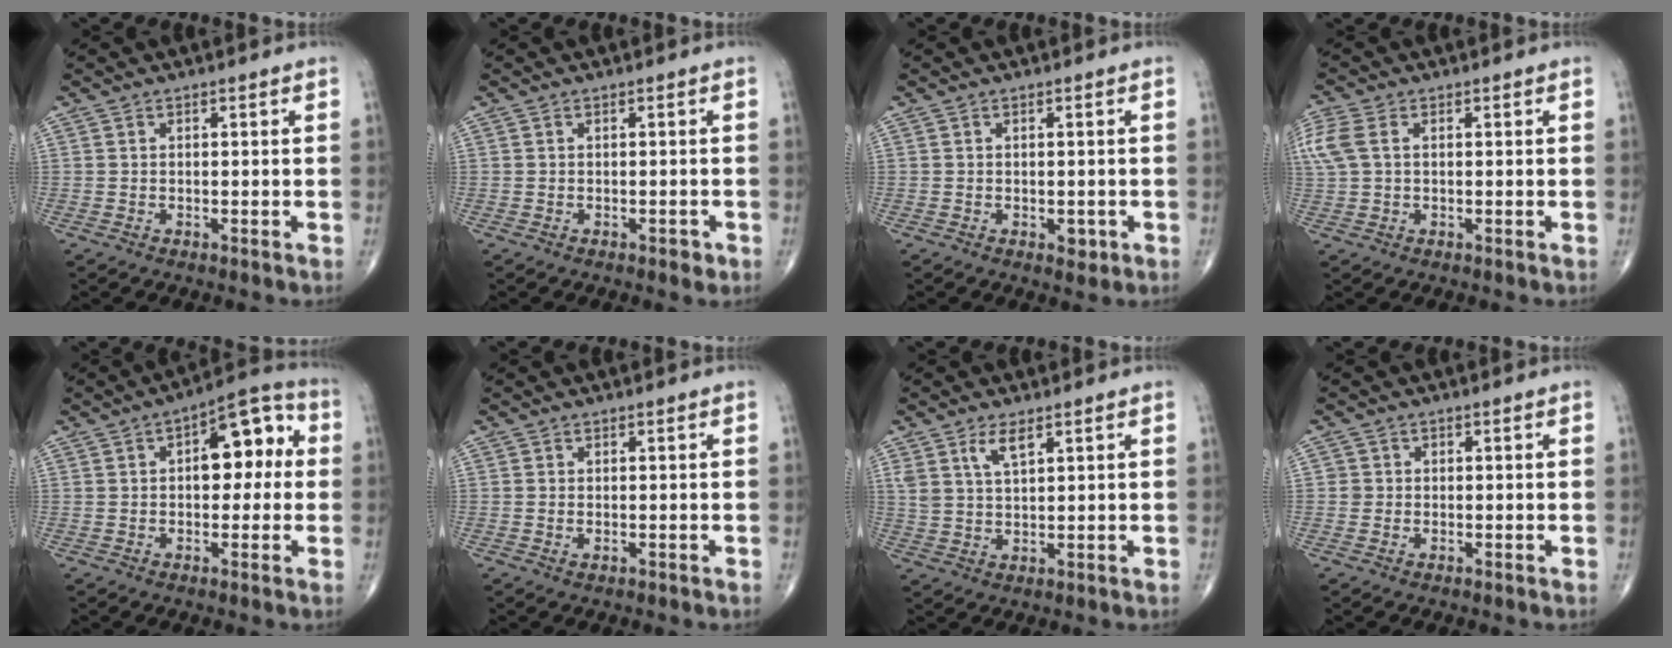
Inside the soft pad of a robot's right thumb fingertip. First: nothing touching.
{"total": 2.1, "force": [-0.9, 1.1, 1.6], "torque": [-0.007, 0.001, -0.009]}
{"total": 1.7, "force": [-0.5, 1.1, 1.2], "torque": [-0.003, 0.001, -0.004]}
{"total": 6.6, "force": [1.3, 4.2, 4.9], "torque": [-0.149, 0.021, 0.030]}
{"total": 11.8, "force": [1.7, 6.0, 9.9], "torque": [-0.100, 0.030, 0.014]}
{"total": 0.7, "force": [-0.1, 0.5, 0.5], "torque": [-0.009, 0.001, 0.002]}
{"total": 4.6, "force": [2.7, 1.6, 3.3], "torque": [-0.063, -0.013, 0.058]}
{"total": 1.4, "force": [0.0, 1.4, 0.0], "torque": [0.012, 0.005, -0.003]}